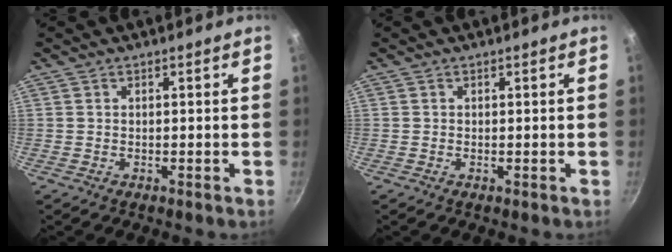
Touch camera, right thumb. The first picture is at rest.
{"total": 0.0}